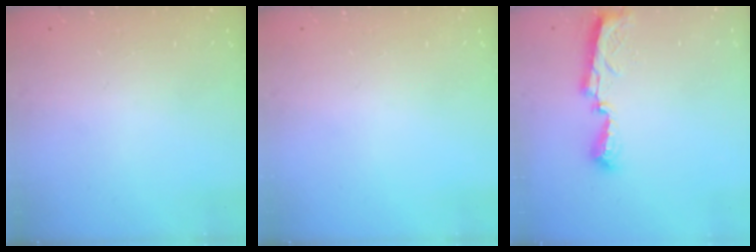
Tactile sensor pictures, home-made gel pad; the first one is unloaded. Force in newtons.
{"total": 0.0}
{"total": 8.3, "press": 8.2, "slide": 0.4}